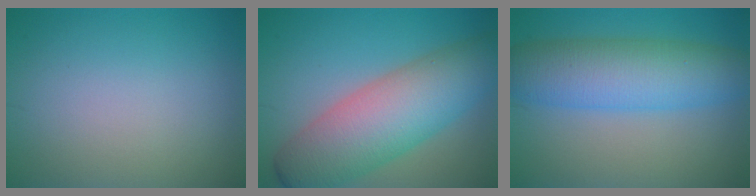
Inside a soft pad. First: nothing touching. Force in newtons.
{"total": 9.4, "press": 9.4, "slide": 0.3}
{"total": 7.9, "press": 7.9, "slide": 0.1}